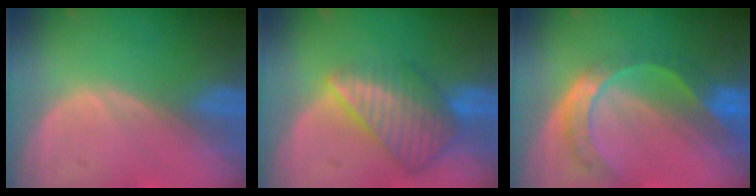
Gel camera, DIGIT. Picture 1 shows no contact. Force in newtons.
{"total": 8.8, "press": 7.6, "slide": 4.4}
{"total": 7.9, "press": 6.5, "slide": 4.4}